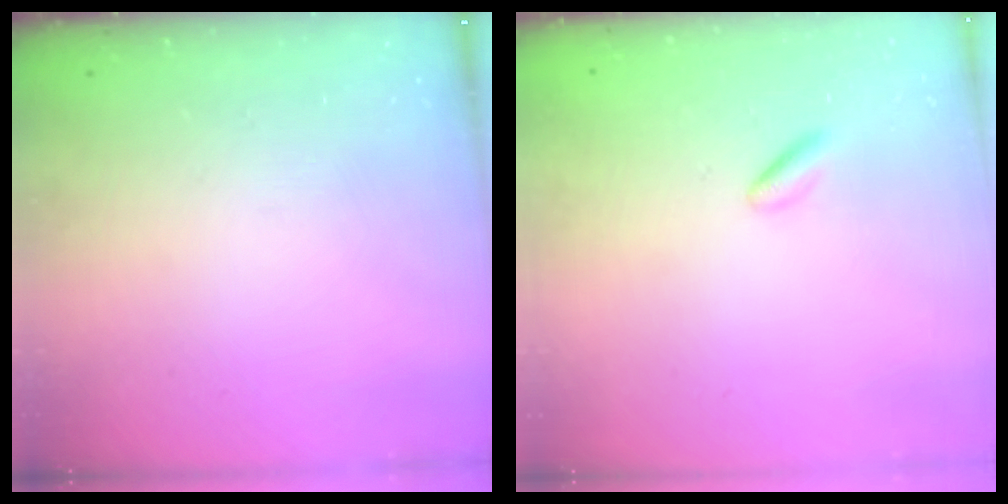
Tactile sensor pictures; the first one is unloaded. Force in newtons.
{"total": 0.7, "press": 0.6, "slide": 0.4}